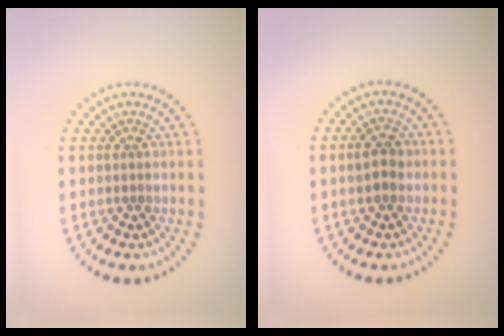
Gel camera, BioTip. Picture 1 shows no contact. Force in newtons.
{"total": 2.1, "press": 2.1, "slide": 0.3}